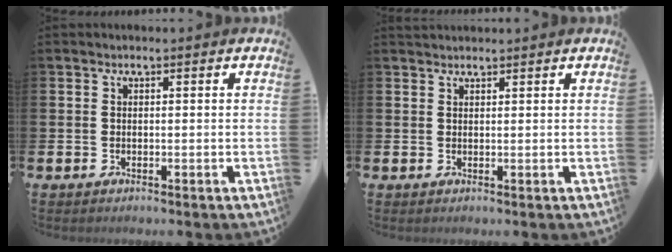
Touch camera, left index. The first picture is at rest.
{"total": 1.3, "force": [1.2, 0.3, 0.0], "torque": [0.010, 0.000, 0.021]}